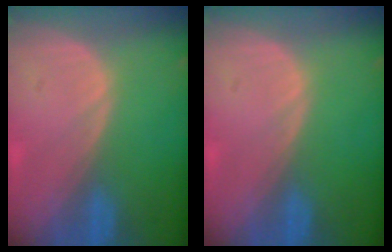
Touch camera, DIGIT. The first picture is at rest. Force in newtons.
{"total": 0.0}